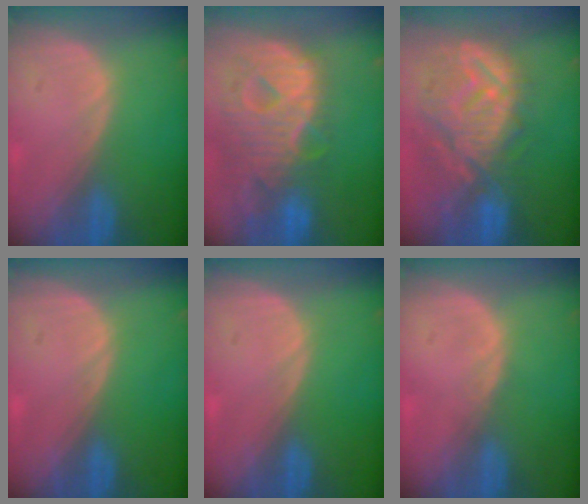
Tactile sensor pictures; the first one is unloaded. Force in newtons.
{"total": 12.8, "press": 10.8, "slide": 6.8}
{"total": 11.9, "press": 10.8, "slide": 5.0}
{"total": 0.0}
{"total": 0.0}
{"total": 0.7, "press": 0.6, "slide": 0.2}